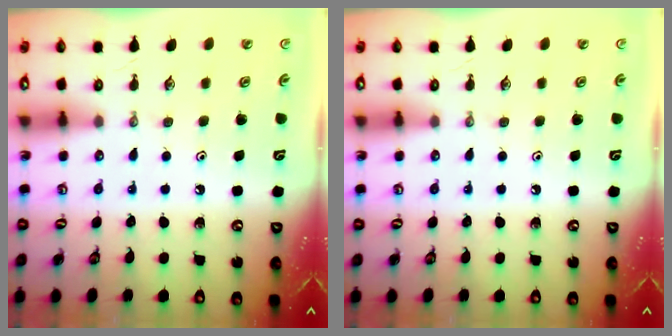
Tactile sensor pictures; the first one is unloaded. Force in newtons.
{"total": 0.0}